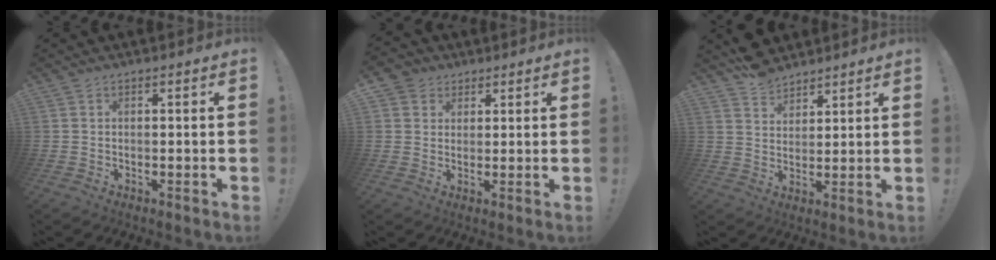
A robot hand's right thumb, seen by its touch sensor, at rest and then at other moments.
{"total": 5.0, "force": [2.3, 4.3, 0.8], "torque": [-0.005, -0.012, 0.044]}
{"total": 7.5, "force": [6.3, 3.8, 1.4], "torque": [-0.027, -0.041, 0.121]}